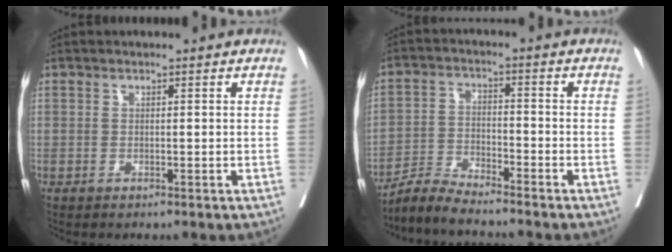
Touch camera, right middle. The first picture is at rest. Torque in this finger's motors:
{"motor_torque": [0.06, -0.07, 0.05, 0.02]}